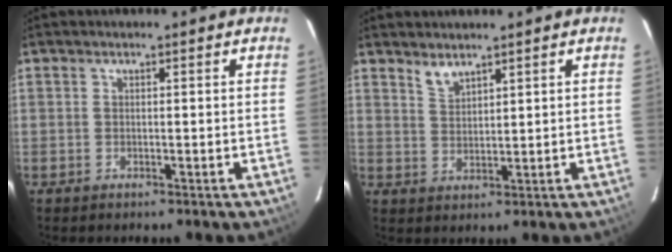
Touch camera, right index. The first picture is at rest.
{"total": 3.0, "force": [2.6, 0.7, 1.2], "torque": [-0.022, 0.002, 0.050]}